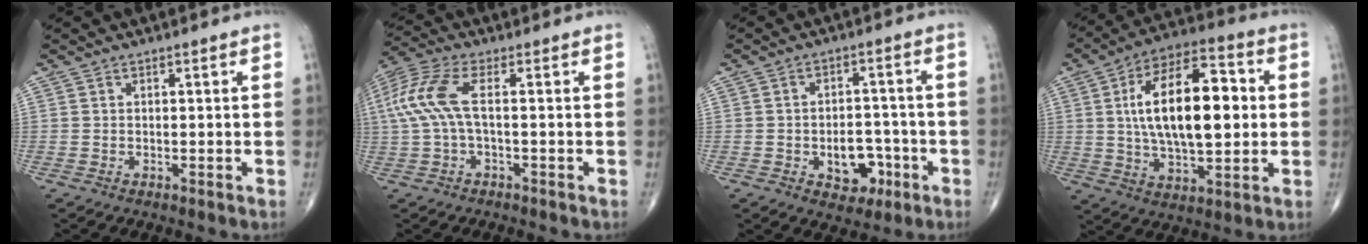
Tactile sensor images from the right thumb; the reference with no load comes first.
{"total": 9.3, "force": [0.4, 3.4, 8.6], "torque": [-0.222, 0.027, 0.005]}
{"total": 7.9, "force": [-2.9, 5.4, 5.1], "torque": [-0.038, 0.027, -0.033]}
{"total": 20.5, "force": [2.3, 9.5, 18.0], "torque": [-0.281, 0.016, 0.035]}